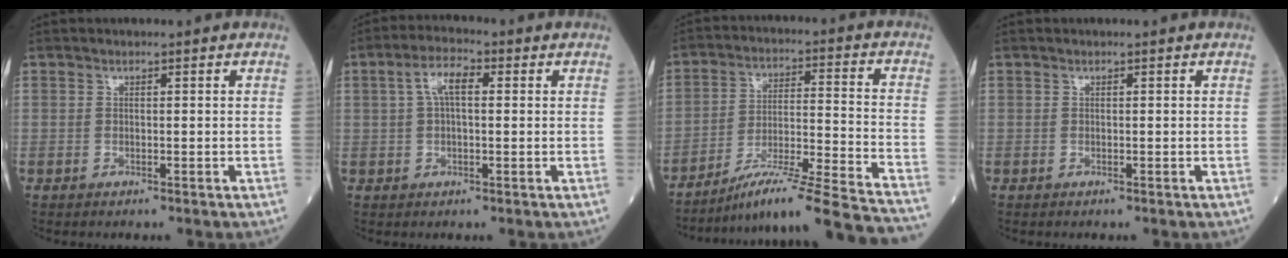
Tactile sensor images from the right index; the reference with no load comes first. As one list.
[{"total": 5.0, "force": [1.2, 1.8, 4.5], "torque": [-0.094, 0.020, 0.022]}, {"total": 21.6, "force": [-19.2, -1.9, 9.6], "torque": [-0.121, -0.015, -0.290]}, {"total": 0.0}]